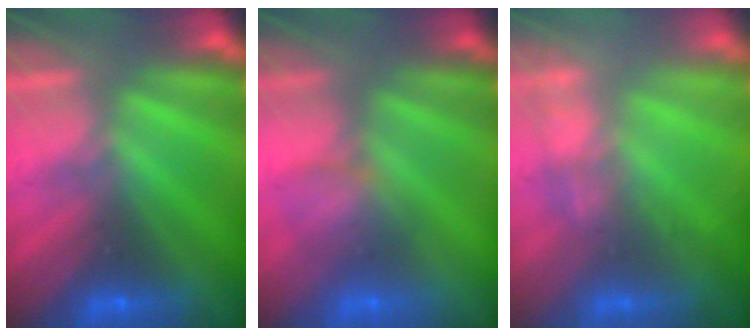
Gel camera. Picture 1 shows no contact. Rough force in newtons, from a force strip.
{"total": 3.0}
{"total": 2.7}